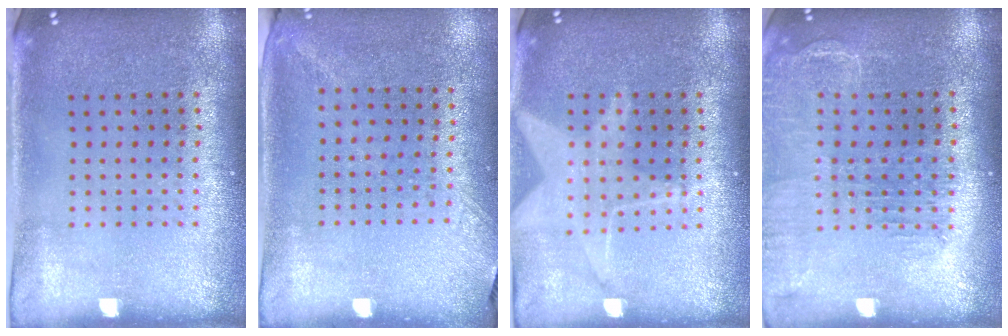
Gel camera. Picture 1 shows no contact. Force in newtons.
{"total": 1.3, "press": 1.0, "slide": 0.9}
{"total": 1.6, "press": 1.4, "slide": 0.7}
{"total": 1.6, "press": 1.6, "slide": 0.4}